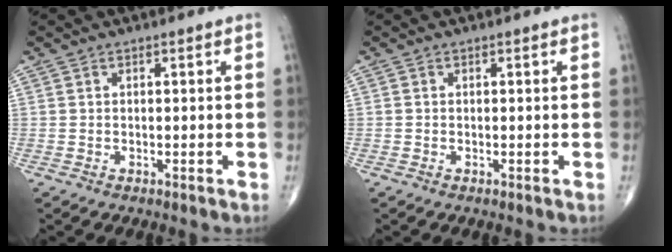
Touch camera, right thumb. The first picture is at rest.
{"total": 0.0}